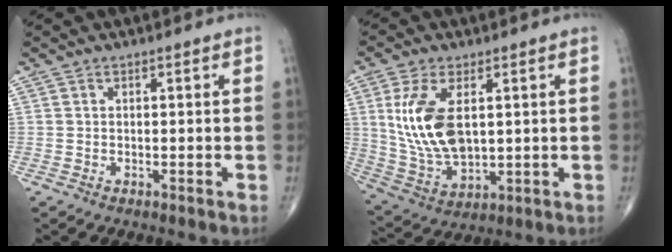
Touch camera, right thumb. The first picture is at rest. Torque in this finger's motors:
{"motor_torque": [-0.79, 0.98, 1.10, 0.38, 0.18]}